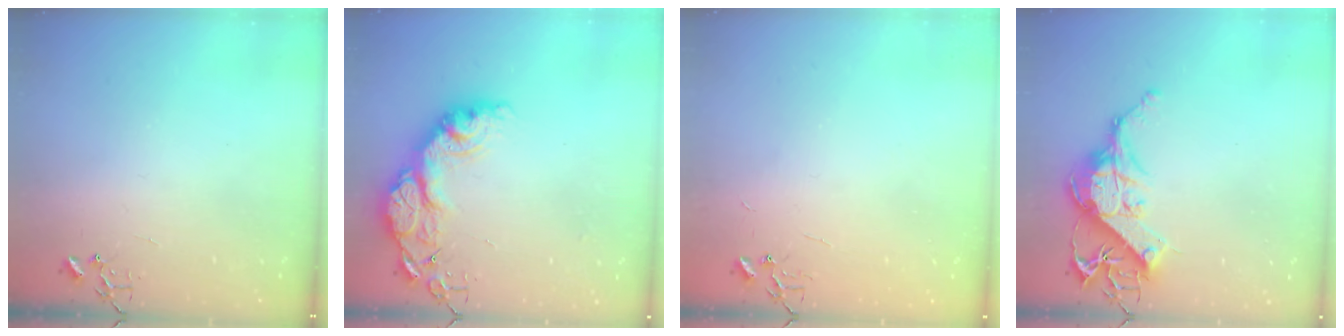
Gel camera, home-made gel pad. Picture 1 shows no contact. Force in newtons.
{"total": 19.9, "press": 19.9, "slide": 1.4}
{"total": 2.2, "press": 2.2, "slide": 0.3}
{"total": 15.3, "press": 15.1, "slide": 2.1}